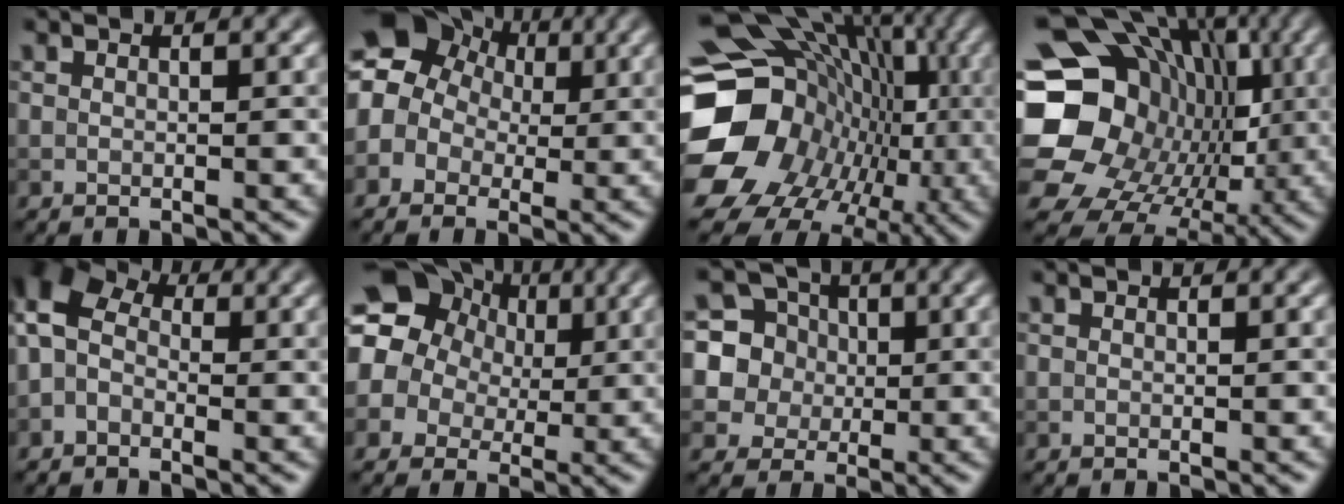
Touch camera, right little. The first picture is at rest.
{"total": 9.2, "force": [2.6, 7.9, 3.9], "torque": [-0.083, 0.041, -0.002]}
{"total": 18.4, "force": [-2.6, 15.5, 9.6], "torque": [-0.166, -0.016, -0.050]}
{"total": 21.6, "force": [0.6, 19.1, 10.1], "torque": [-0.200, 0.013, -0.016]}
{"total": 5.6, "force": [0.0, 4.0, 4.0], "torque": [-0.078, 0.024, -0.021]}
{"total": 13.4, "force": [4.9, 11.2, 5.5], "torque": [-0.128, 0.025, 0.071]}
{"total": 9.2, "force": [1.8, 8.7, 2.5], "torque": [-0.085, 0.031, 0.034]}
{"total": 0.0}